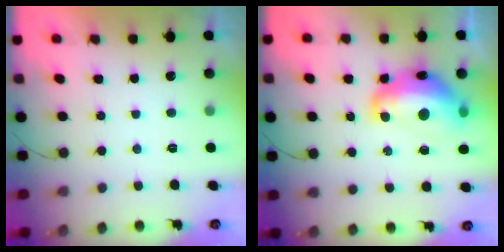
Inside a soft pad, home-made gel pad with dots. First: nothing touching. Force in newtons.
{"total": 16.2, "press": 16.2, "slide": 1.1}